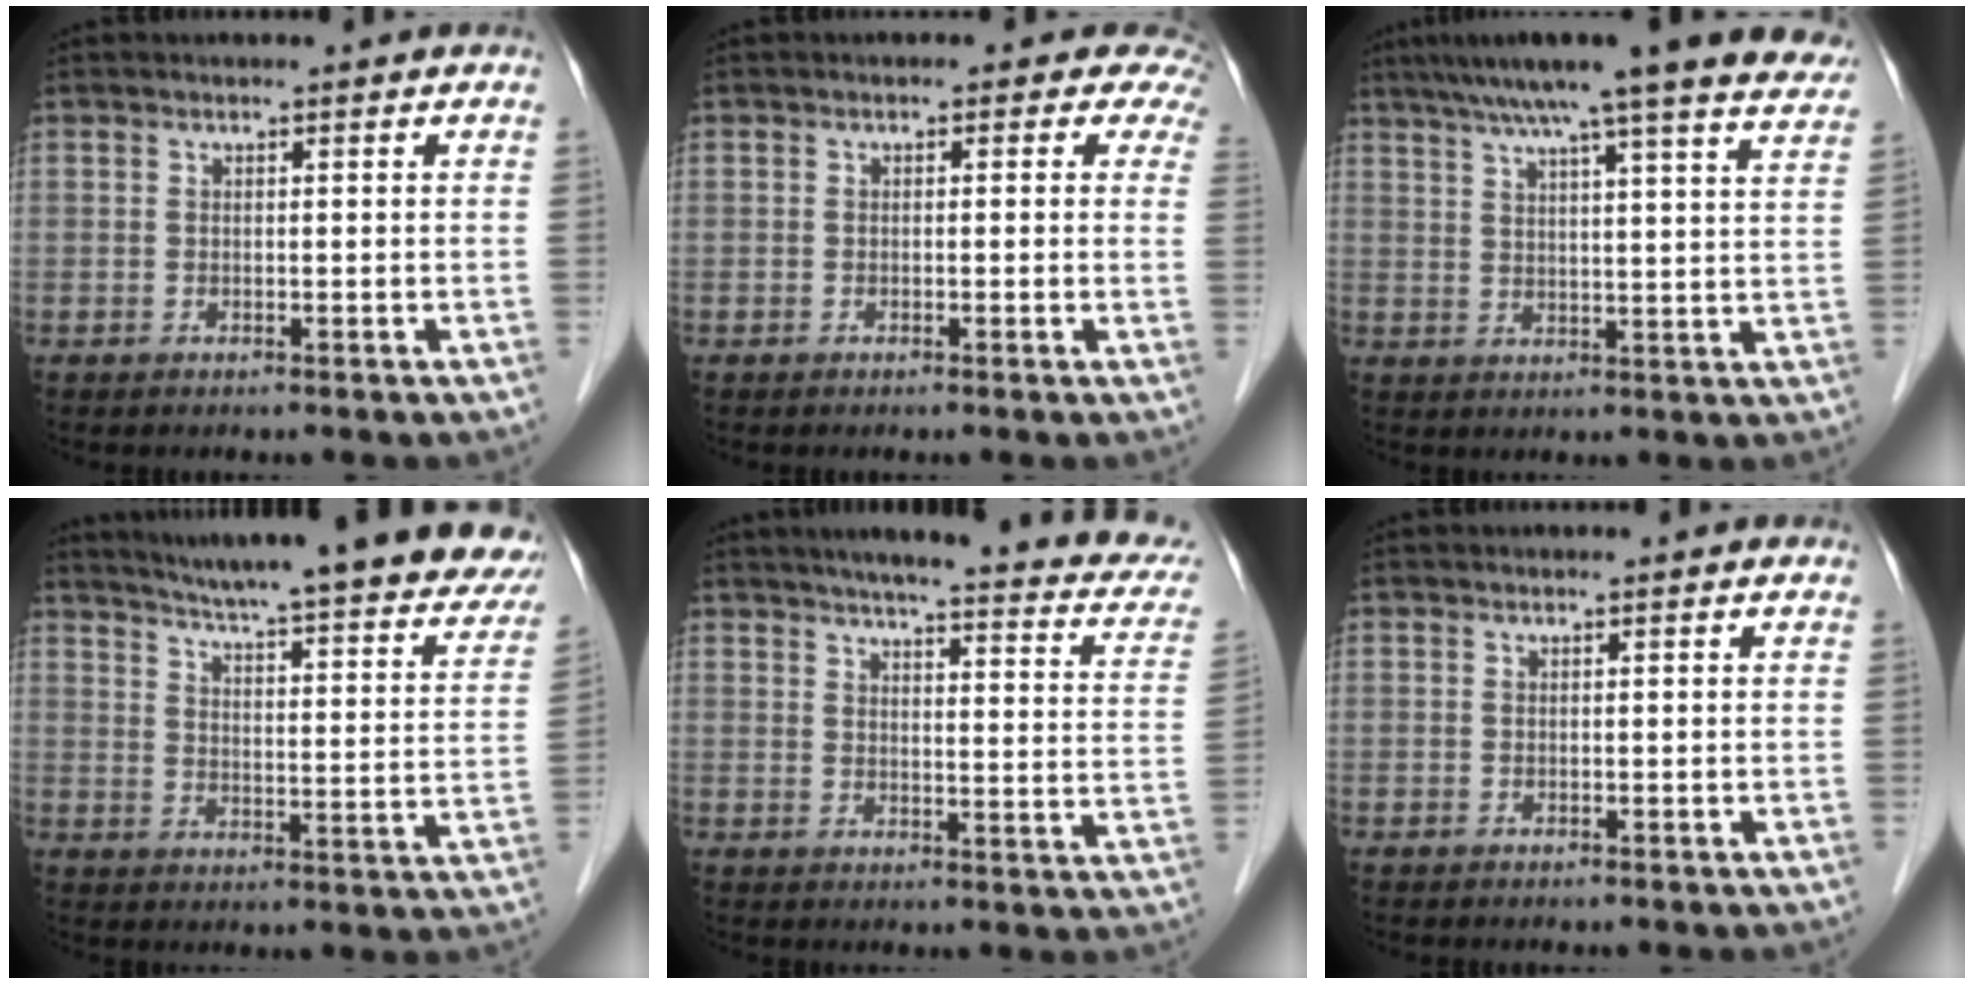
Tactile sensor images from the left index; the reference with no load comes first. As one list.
[{"total": 2.8, "force": [1.6, 2.0, 1.1], "torque": [0.008, -0.005, -0.010]}, {"total": 23.1, "force": [19.4, 0.8, 12.5], "torque": [-0.192, 0.000, 0.242]}, {"total": 29.6, "force": [26.4, 3.4, 12.8], "torque": [-0.185, -0.069, 0.317]}, {"total": 22.7, "force": [19.0, 3.0, 12.0], "torque": [-0.148, -0.014, 0.212]}, {"total": 0.0}]